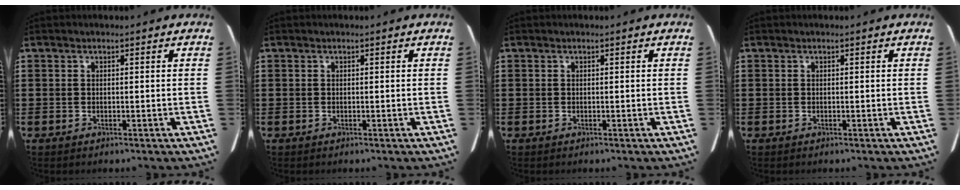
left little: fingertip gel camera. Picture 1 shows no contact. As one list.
[{"total": 0.0}, {"total": 0.0}, {"total": 0.0}]